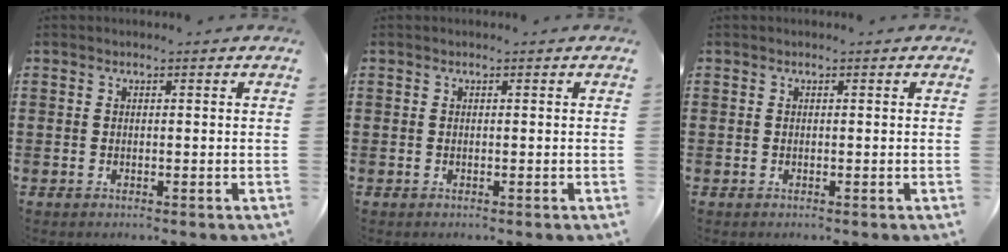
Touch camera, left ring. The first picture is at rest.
{"total": 0.0}
{"total": 0.0}